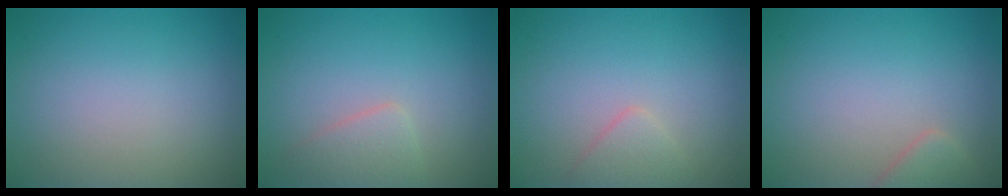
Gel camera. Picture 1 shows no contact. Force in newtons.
{"total": 2.0, "press": 2.0, "slide": 0.1}
{"total": 1.7, "press": 1.6, "slide": 0.1}
{"total": 2.0, "press": 2.0, "slide": 0.2}